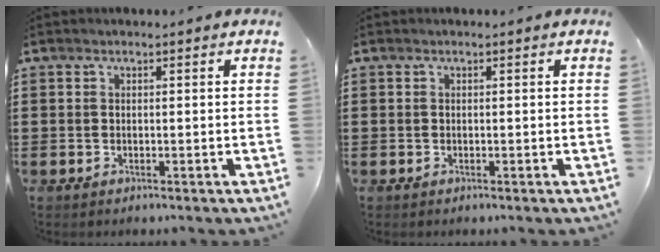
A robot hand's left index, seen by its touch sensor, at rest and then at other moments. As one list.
[{"total": 0.0}]